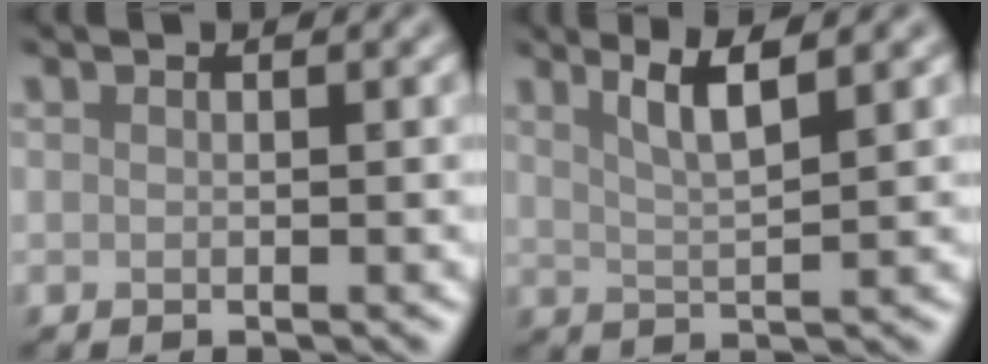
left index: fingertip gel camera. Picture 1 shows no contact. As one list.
[{"total": 3.3, "force": [1.8, 0.4, 2.8], "torque": [-0.050, 0.000, 0.037]}]